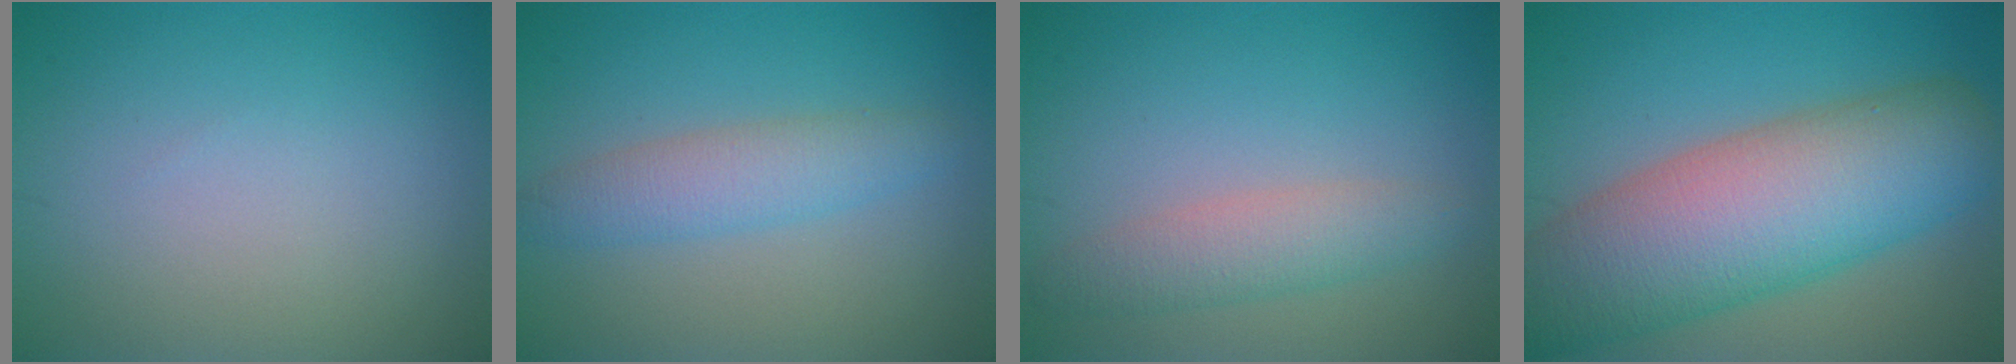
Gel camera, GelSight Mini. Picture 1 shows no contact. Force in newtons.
{"total": 3.3, "press": 3.3, "slide": 0.1}
{"total": 3.1, "press": 3.1, "slide": 0.1}
{"total": 12.3, "press": 12.3, "slide": 0.4}